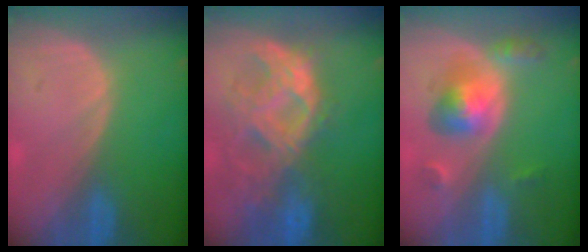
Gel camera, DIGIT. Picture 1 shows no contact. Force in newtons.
{"total": 10.5, "press": 9.2, "slide": 5.1}
{"total": 6.2, "press": 5.8, "slide": 2.3}